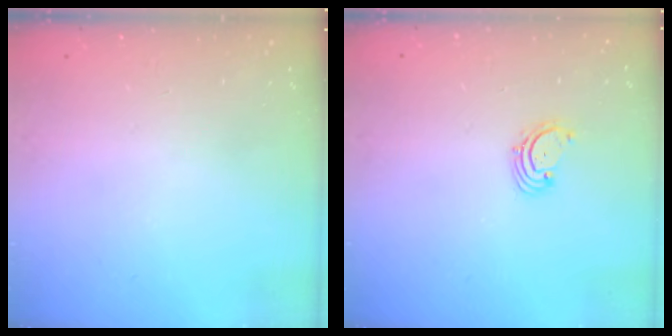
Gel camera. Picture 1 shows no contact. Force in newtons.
{"total": 1.6, "press": 1.6, "slide": 0.2}